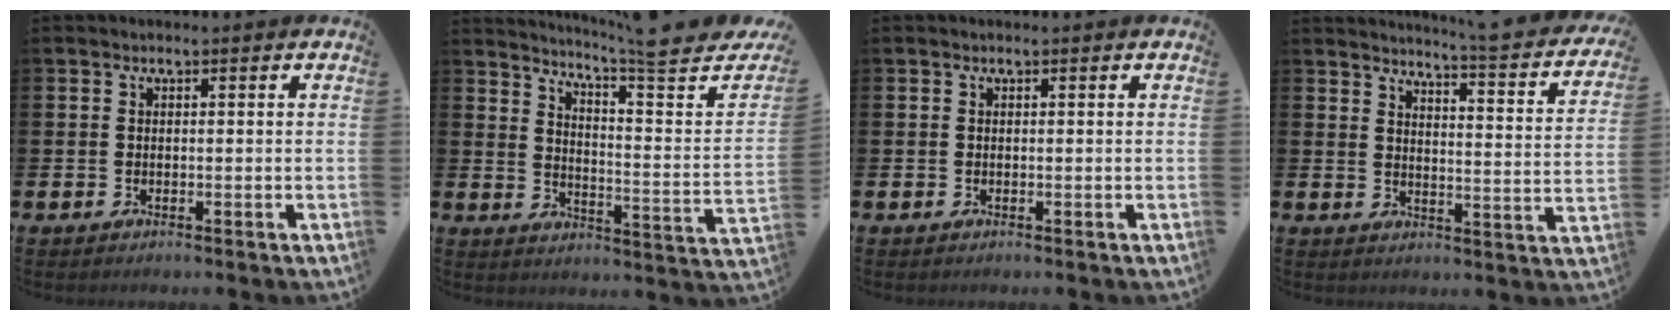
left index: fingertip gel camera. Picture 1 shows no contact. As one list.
[{"total": 6.6, "force": [6.1, -0.1, 2.7], "torque": [-0.055, -0.072, 0.091]}, {"total": 0.0}, {"total": 4.0, "force": [3.7, -0.4, 1.3], "torque": [-0.025, -0.046, 0.052]}]